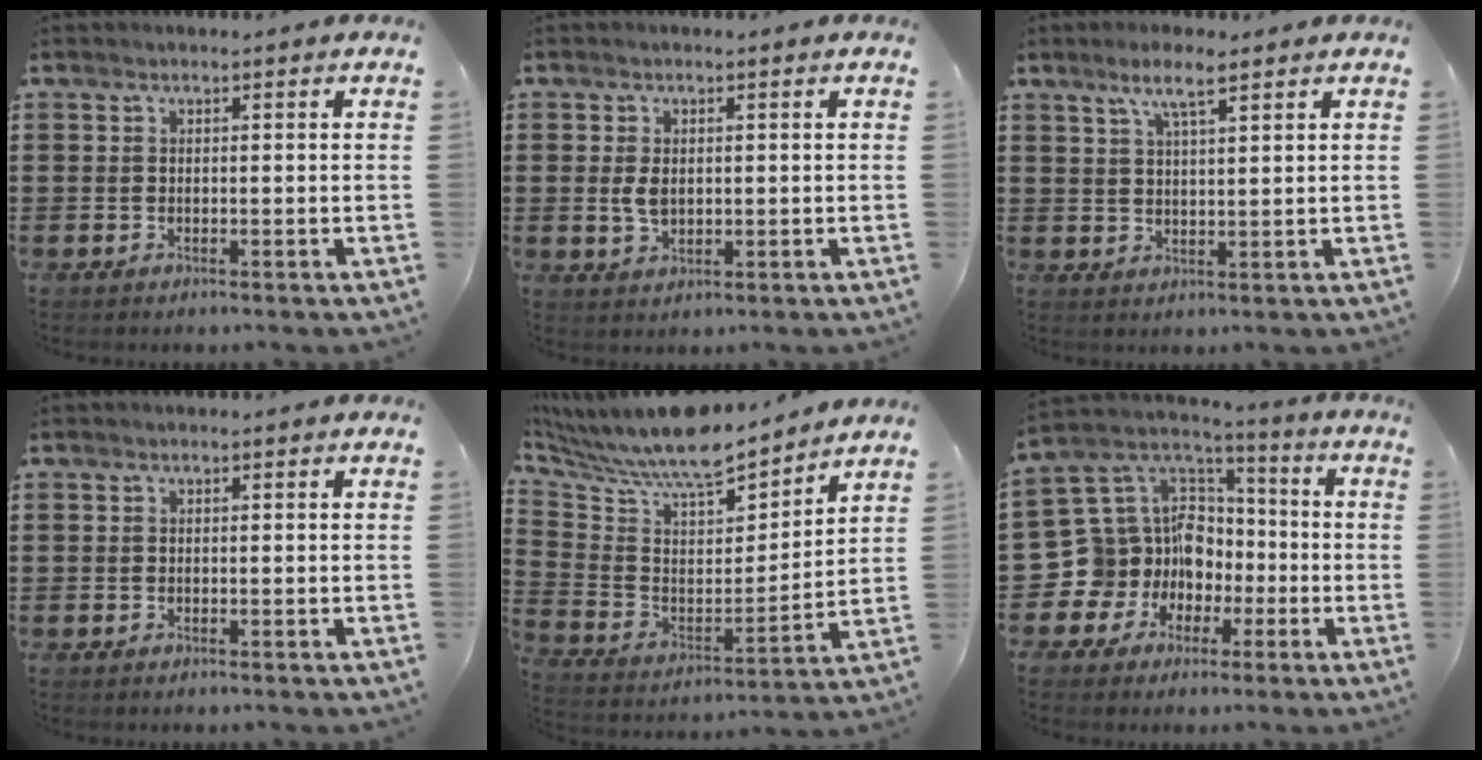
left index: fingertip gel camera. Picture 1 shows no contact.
{"total": 3.1, "force": [0.3, 1.9, 2.5], "torque": [-0.065, 0.000, 0.001]}
{"total": 4.7, "force": [3.0, 0.8, 3.4], "torque": [-0.075, 0.007, 0.052]}
{"total": 0.0}
{"total": 9.2, "force": [8.3, 2.0, 3.4], "torque": [-0.106, -0.062, 0.142]}
{"total": 12.9, "force": [-2.3, 12.2, 3.3], "torque": [-0.120, -0.025, -0.018]}